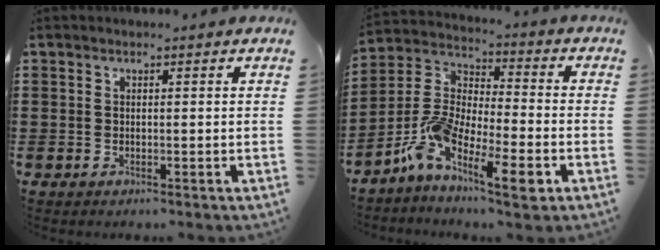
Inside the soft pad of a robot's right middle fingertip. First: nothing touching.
{"total": 10.6, "force": [-6.5, 3.0, 7.9], "torque": [-0.183, -0.013, -0.134]}